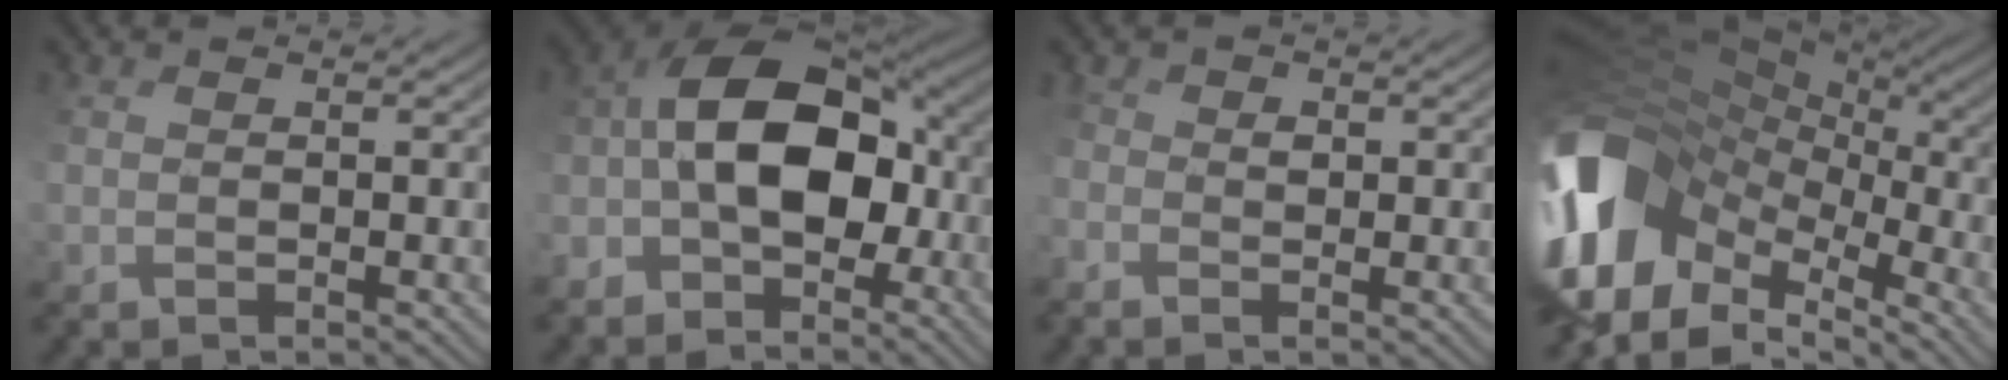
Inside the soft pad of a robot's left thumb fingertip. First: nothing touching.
{"total": 12.0, "force": [-2.1, 6.3, 10.0], "torque": [-0.194, 0.010, -0.048]}
{"total": 2.3, "force": [-0.4, 1.6, 1.5], "torque": [-0.046, 0.000, 0.001]}
{"total": 15.7, "force": [-2.9, 10.5, 11.3], "torque": [-0.290, 0.004, -0.042]}